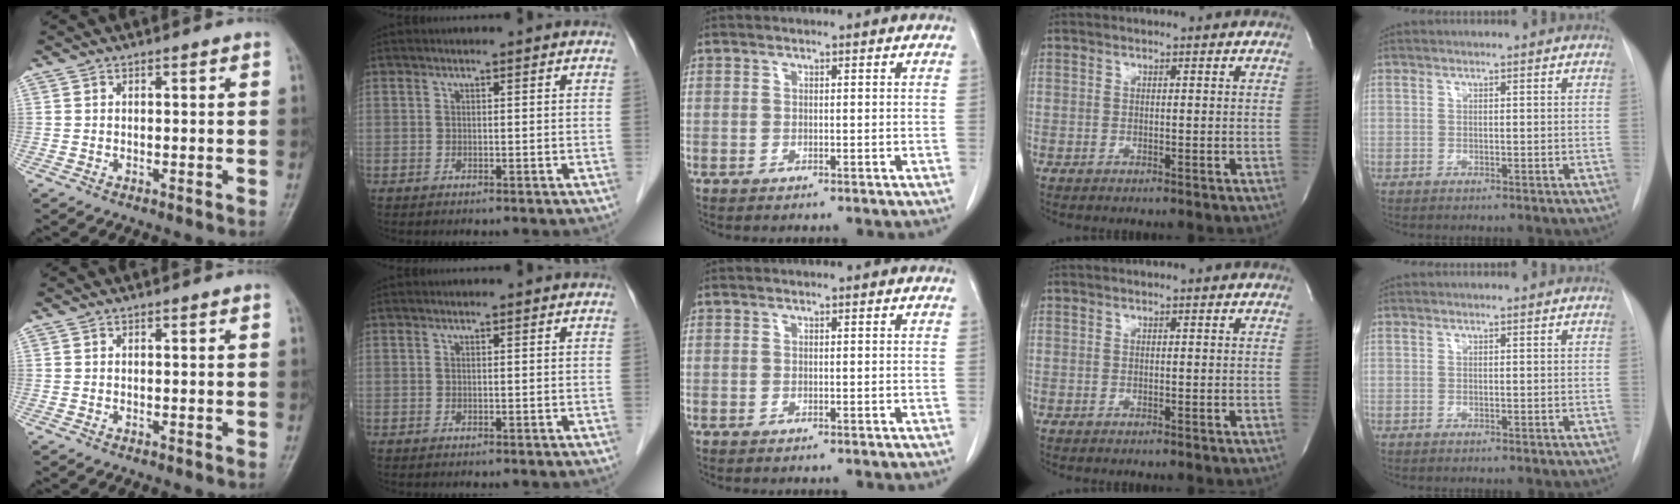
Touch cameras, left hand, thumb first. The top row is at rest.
{}